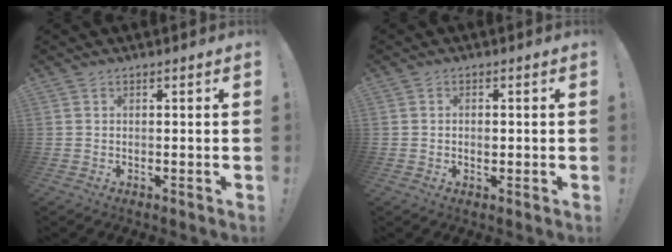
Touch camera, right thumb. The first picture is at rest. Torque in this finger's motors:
{"motor_torque": [-0.23, 0.06, 0.20, 0.10, -0.08]}